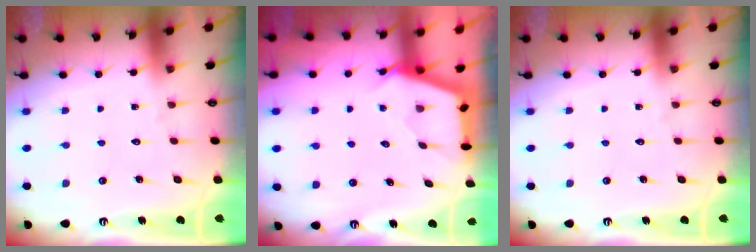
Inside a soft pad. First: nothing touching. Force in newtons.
{"total": 2.9, "press": 2.9, "slide": 0.4}
{"total": 0.0}